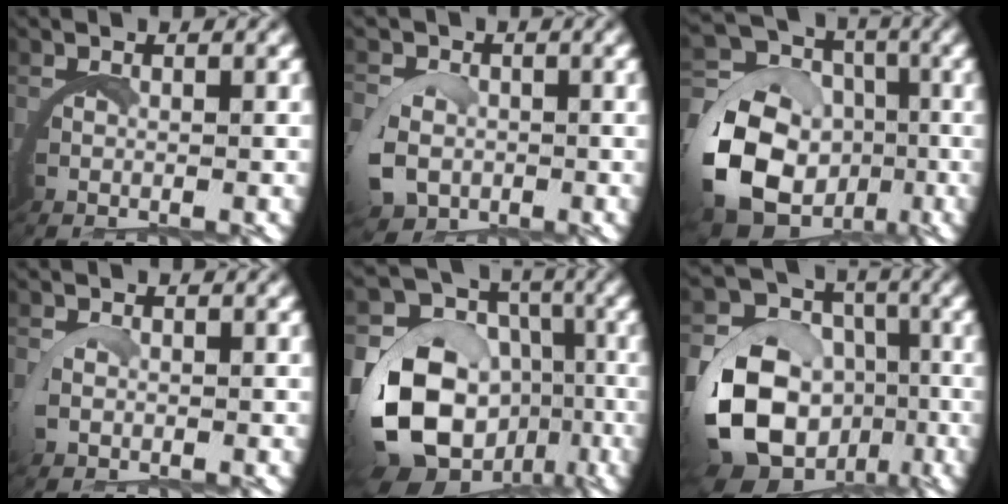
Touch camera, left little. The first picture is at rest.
{"total": 3.3, "force": [-0.7, 2.9, 1.5], "torque": [-0.039, -0.018, -0.011]}
{"total": 11.2, "force": [-1.7, 9.2, 6.1], "torque": [-0.130, -0.046, -0.023]}
{"total": 0.6, "force": [0.2, 0.4, 0.4], "torque": [-0.028, -0.009, 0.005]}
{"total": 11.2, "force": [-2.2, 8.8, 6.6], "torque": [-0.135, -0.045, -0.028]}
{"total": 10.2, "force": [-2.4, 8.2, 5.5], "torque": [-0.125, -0.048, -0.034]}